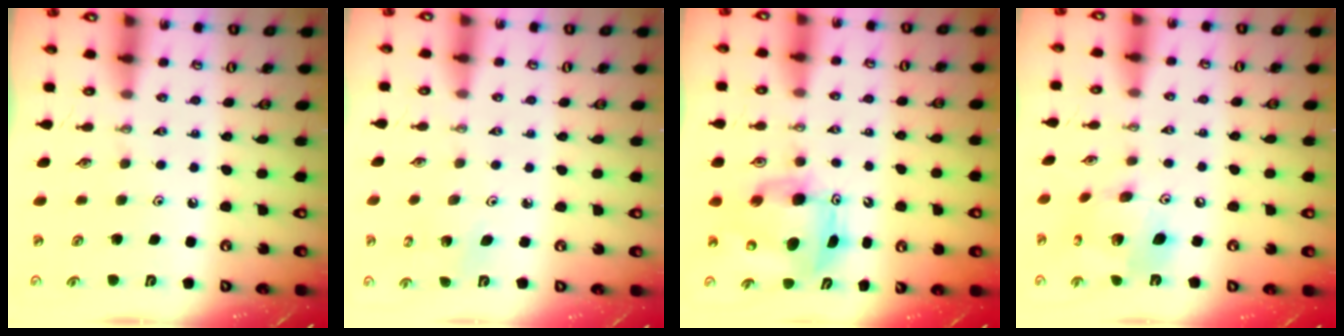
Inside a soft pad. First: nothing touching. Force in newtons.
{"total": 2.5, "press": 2.5, "slide": 0.2}
{"total": 8.3, "press": 8.1, "slide": 1.4}
{"total": 14.5, "press": 14.5, "slide": 1.4}